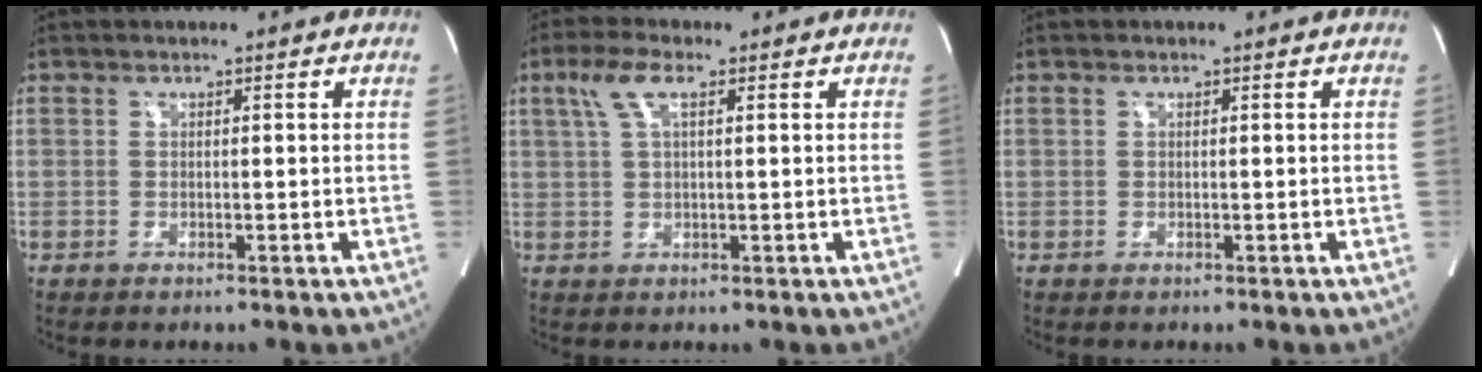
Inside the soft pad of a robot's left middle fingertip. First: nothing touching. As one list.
[{"total": 4.7, "force": [2.1, 1.2, 4.0], "torque": [-0.095, 0.019, 0.047]}, {"total": 0.0}]